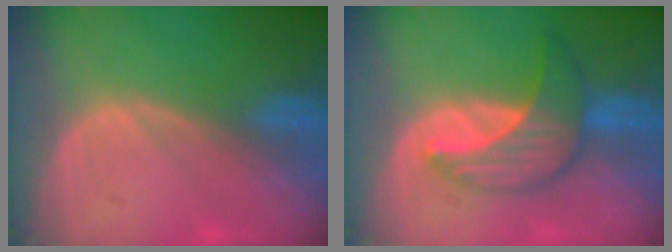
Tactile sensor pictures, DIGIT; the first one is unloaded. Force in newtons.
{"total": 7.0, "press": 6.9, "slide": 1.0}